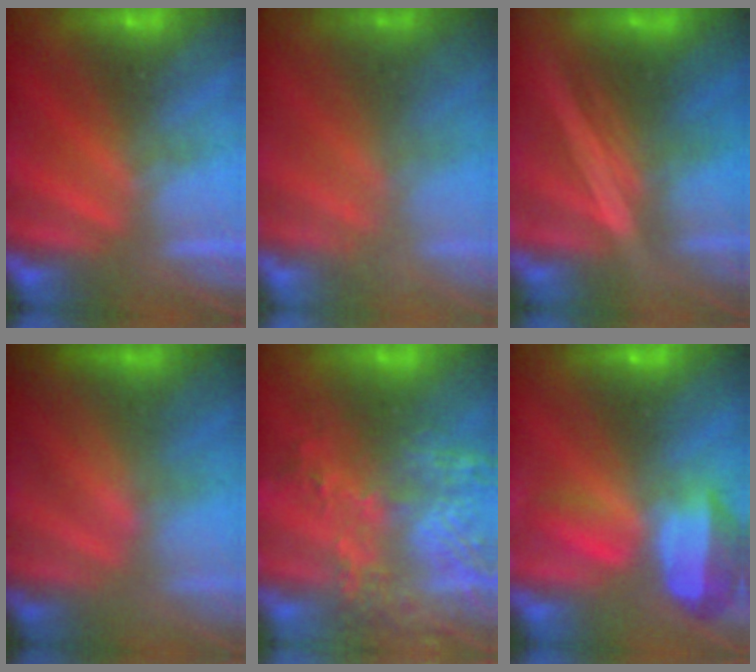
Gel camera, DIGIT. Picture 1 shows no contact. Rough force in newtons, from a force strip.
{"total": 2.4}
{"total": 1.5}
{"total": 3.8}
{"total": 9.0}
{"total": 7.5}